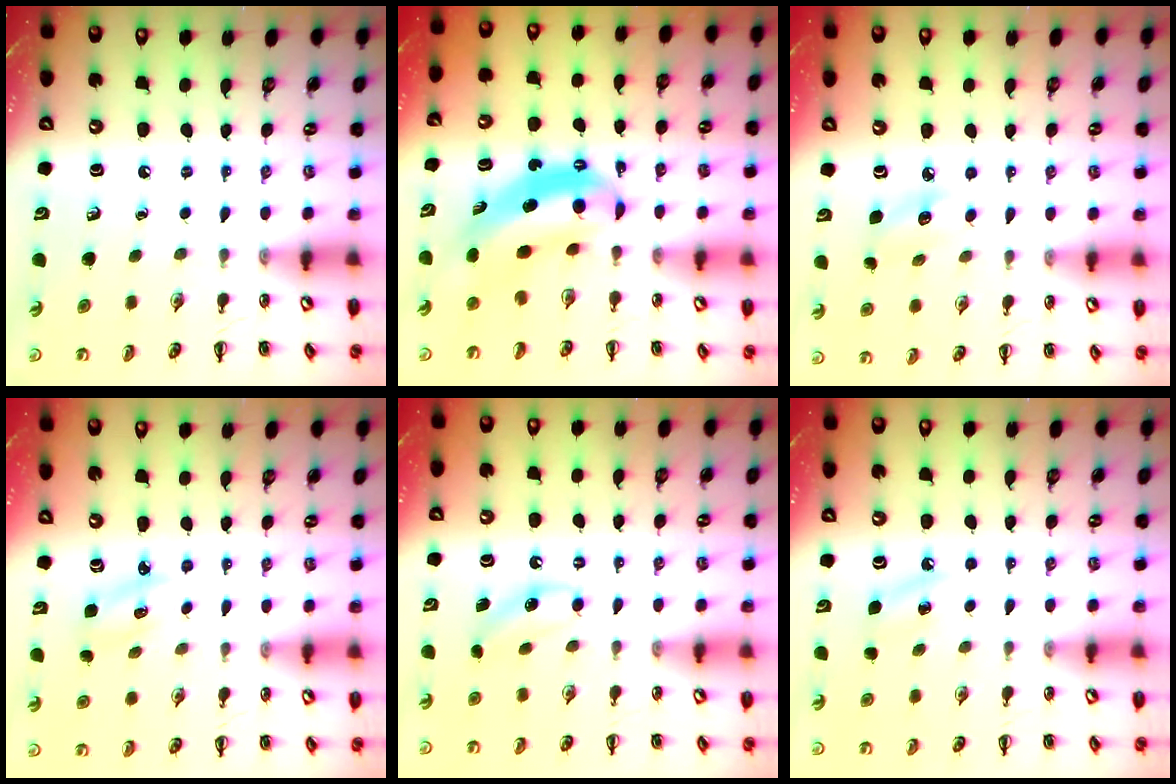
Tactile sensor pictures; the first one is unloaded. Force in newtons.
{"total": 6.2, "press": 6.1, "slide": 1.2}
{"total": 5.6, "press": 5.4, "slide": 1.5}
{"total": 3.5, "press": 3.3, "slide": 1.1}
{"total": 4.6, "press": 4.5, "slide": 1.1}
{"total": 4.5, "press": 4.3, "slide": 1.4}